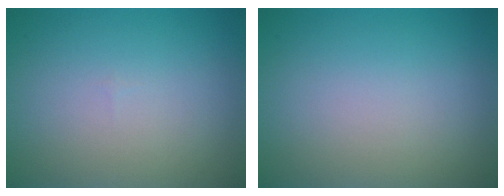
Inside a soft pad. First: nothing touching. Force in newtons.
{"total": 0.0}